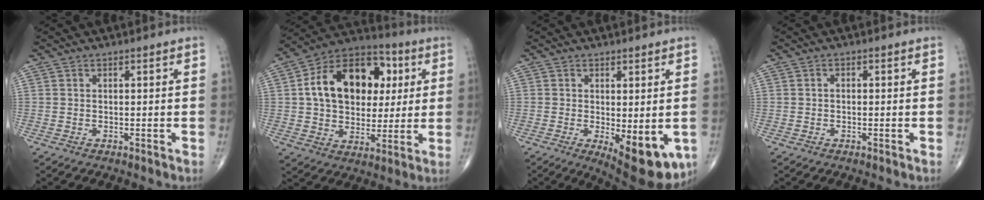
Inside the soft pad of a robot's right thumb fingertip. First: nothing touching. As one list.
[{"total": 20.2, "force": [4.1, 14.1, 13.9], "torque": [-0.188, 0.014, 0.065]}, {"total": 11.6, "force": [-3.4, 4.7, 10.1], "torque": [-0.117, -0.021, -0.034]}, {"total": 0.7, "force": [-0.2, 0.5, 0.4], "torque": [-0.002, 0.002, -0.007]}]